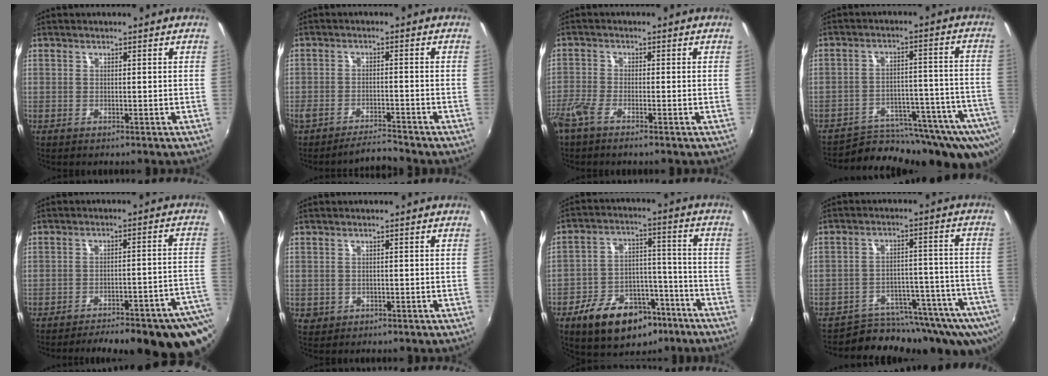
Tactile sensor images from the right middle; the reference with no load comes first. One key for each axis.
{"total": 4.2, "fx": -4.1, "fy": -0.1, "fz": 0.7, "tx": -0.032, "ty": -0.003, "tz": -0.076}
{"total": 4.1, "fx": -3.0, "fy": 0.7, "fz": 2.6, "tx": -0.071, "ty": -0.009, "tz": -0.064}
{"total": 26.0, "fx": -21.6, "fy": 8.4, "fz": 11.8, "tx": -0.141, "ty": -0.007, "tz": -0.269}
{"total": 22.7, "fx": -19.1, "fy": 4.3, "fz": 11.5, "tx": -0.132, "ty": -0.011, "tz": -0.226}
{"total": 2.2, "fx": -0.4, "fy": 2.0, "fz": 0.7, "tx": -0.014, "ty": -0.004, "tz": -0.004}
{"total": 17.0, "fx": -10.5, "fy": 9.7, "fz": 9.2, "tx": -0.178, "ty": 0.020, "tz": -0.146}
{"total": 21.6, "fx": -17.5, "fy": 8.4, "fz": 9.4, "tx": -0.121, "ty": -0.001, "tz": -0.217}